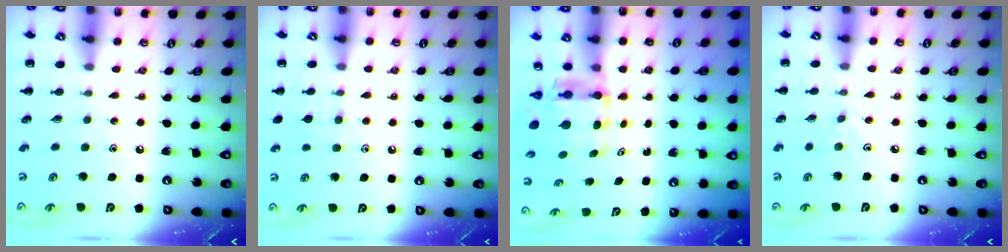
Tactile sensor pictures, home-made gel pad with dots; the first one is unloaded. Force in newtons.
{"total": 5.6, "press": 5.5, "slide": 1.3}
{"total": 4.9, "press": 4.8, "slide": 1.0}
{"total": 2.7, "press": 2.5, "slide": 0.9}